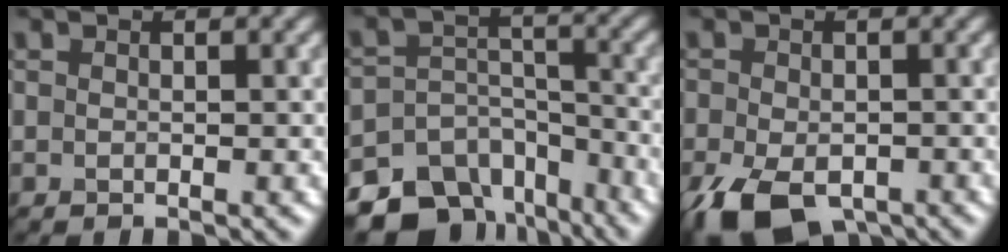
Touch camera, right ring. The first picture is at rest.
{"total": 12.2, "force": [-9.3, 7.5, 2.4], "torque": [-0.038, -0.007, -0.132]}
{"total": 7.9, "force": [-4.6, 4.2, 4.9], "torque": [-0.098, -0.027, -0.074]}